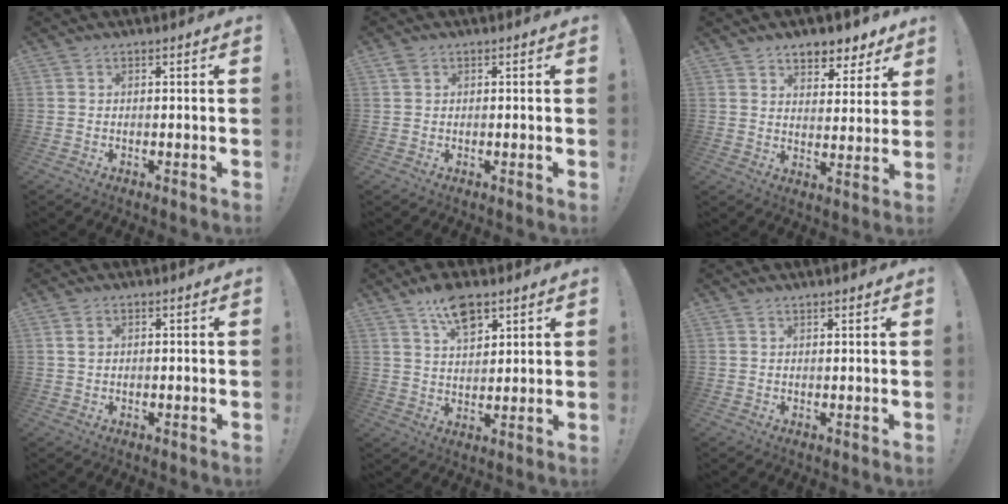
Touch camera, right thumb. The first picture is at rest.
{"total": 1.6, "force": [0.7, 1.2, 0.7], "torque": [-0.008, 0.001, 0.012]}
{"total": 7.4, "force": [5.9, 4.0, 1.8], "torque": [-0.012, -0.051, 0.109]}
{"total": 1.7, "force": [0.9, 1.2, 0.9], "torque": [-0.011, 0.003, 0.014]}
{"total": 10.0, "force": [6.2, 4.8, 6.2], "torque": [-0.096, -0.027, 0.112]}
{"total": 0.9, "force": [0.8, 0.1, 0.4], "torque": [-0.003, -0.002, 0.015]}